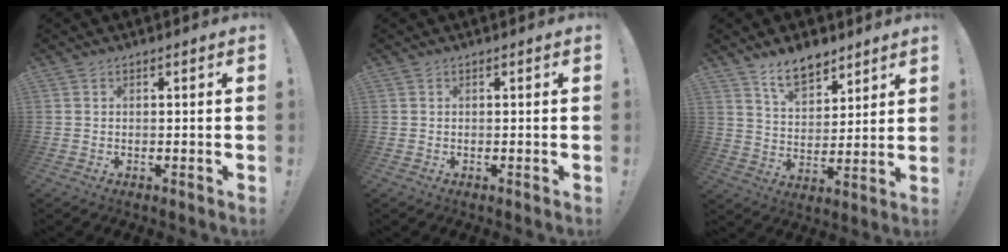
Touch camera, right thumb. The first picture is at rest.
{"total": 0.0}
{"total": 10.2, "force": [7.7, 5.2, 4.1], "torque": [-0.072, -0.045, 0.147]}